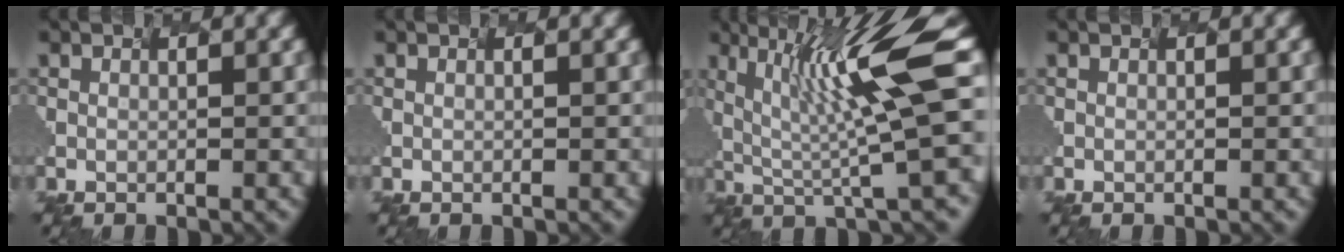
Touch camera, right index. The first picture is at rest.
{"total": 0.0}
{"total": 9.5, "force": [2.1, 1.1, 9.2], "torque": [-0.173, -0.001, 0.074]}
{"total": 0.0}